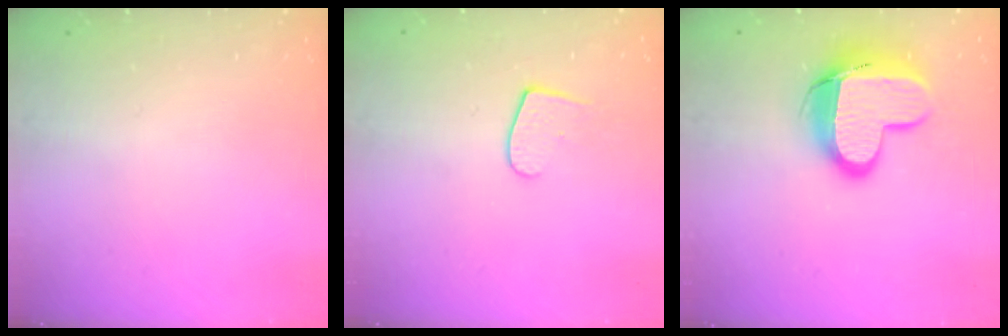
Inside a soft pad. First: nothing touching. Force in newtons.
{"total": 6.7, "press": 6.7, "slide": 0.6}
{"total": 15.6, "press": 15.5, "slide": 1.5}